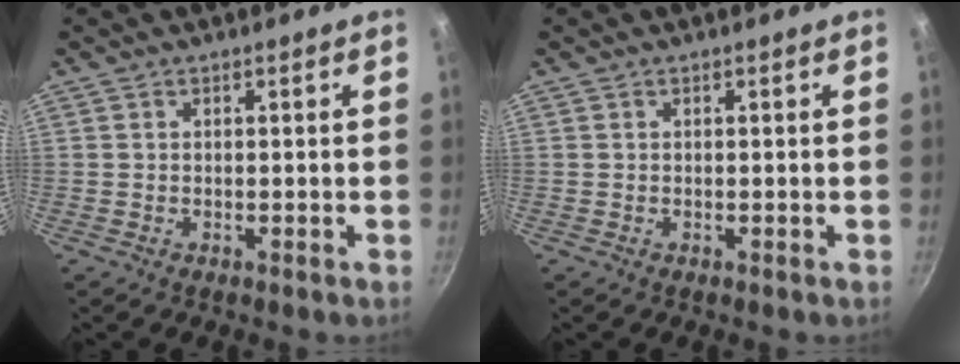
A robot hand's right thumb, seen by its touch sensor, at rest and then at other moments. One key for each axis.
{"total": 0.0}